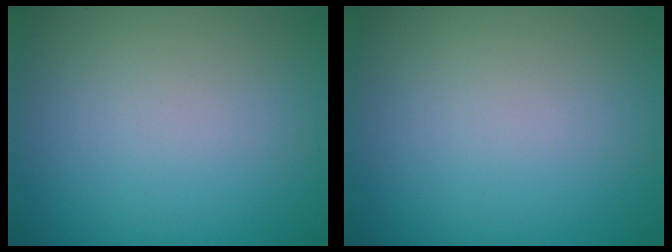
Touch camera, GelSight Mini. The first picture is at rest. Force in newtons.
{"total": 0.0}